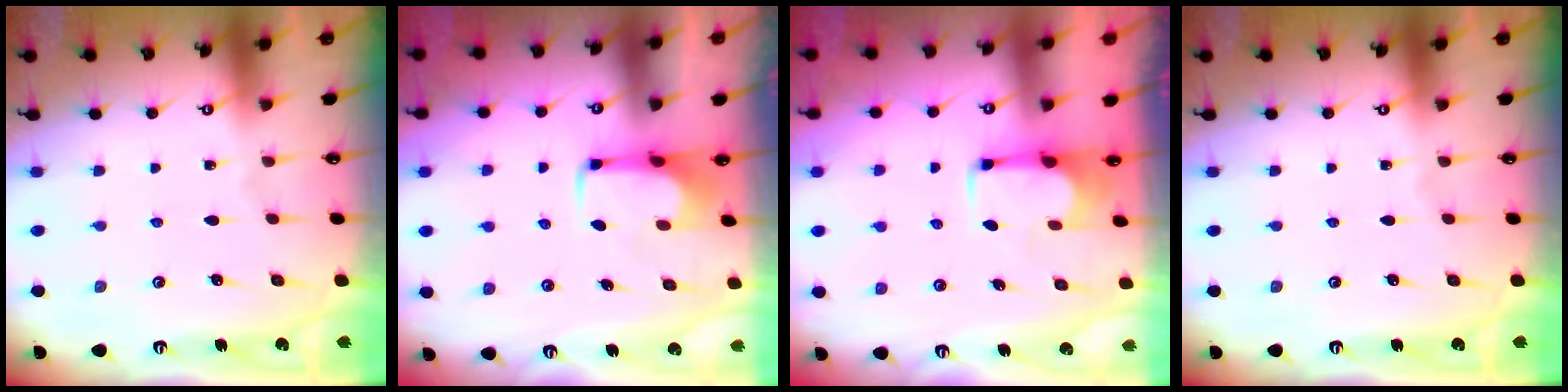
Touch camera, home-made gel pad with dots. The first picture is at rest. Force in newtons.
{"total": 2.0, "press": 2.0, "slide": 0.2}
{"total": 1.8, "press": 1.6, "slide": 0.9}
{"total": 0.0}